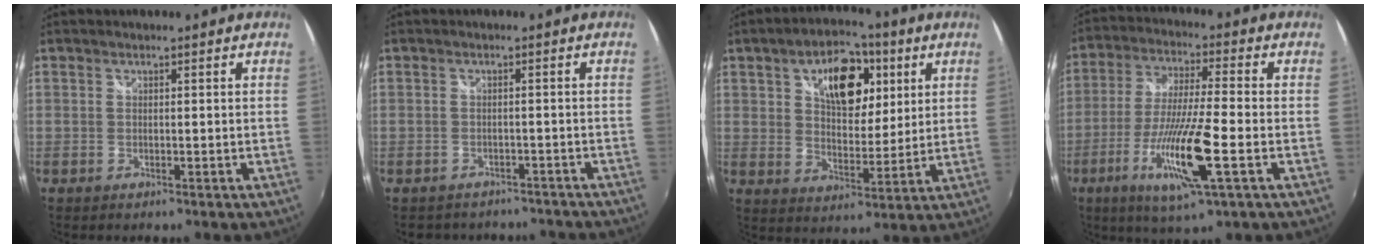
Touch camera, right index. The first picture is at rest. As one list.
[{"total": 8.1, "force": [-6.8, 4.0, 1.8], "torque": [-0.039, 0.003, -0.085]}, {"total": 14.6, "force": [5.8, 8.5, 10.4], "torque": [-0.166, 0.022, 0.094]}, {"total": 15.3, "force": [-5.5, 1.1, 14.3], "torque": [-0.288, -0.025, -0.102]}]